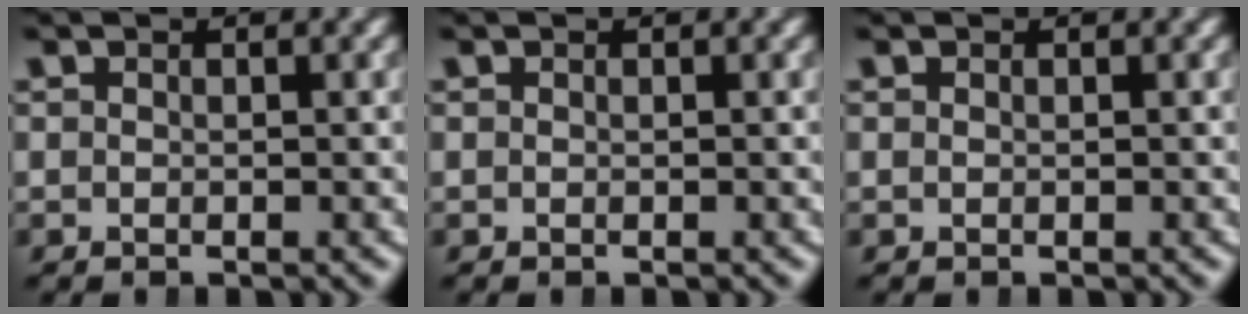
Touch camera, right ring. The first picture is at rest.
{"total": 0.0}
{"total": 0.0}